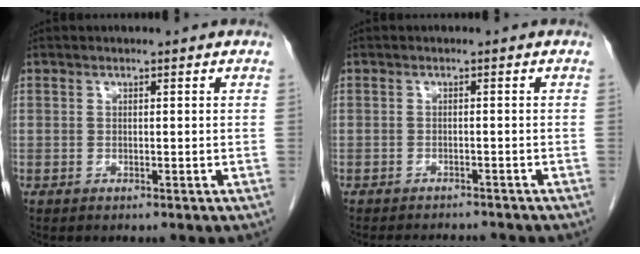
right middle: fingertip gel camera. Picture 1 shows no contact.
{"total": 5.4, "force": [-5.2, 1.0, 1.3], "torque": [-0.016, -0.007, -0.069]}